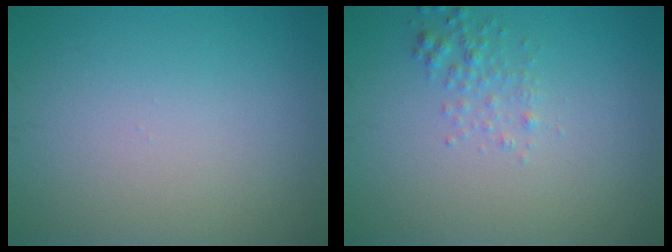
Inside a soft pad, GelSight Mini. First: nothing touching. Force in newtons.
{"total": 1.6, "press": 1.5, "slide": 0.2}